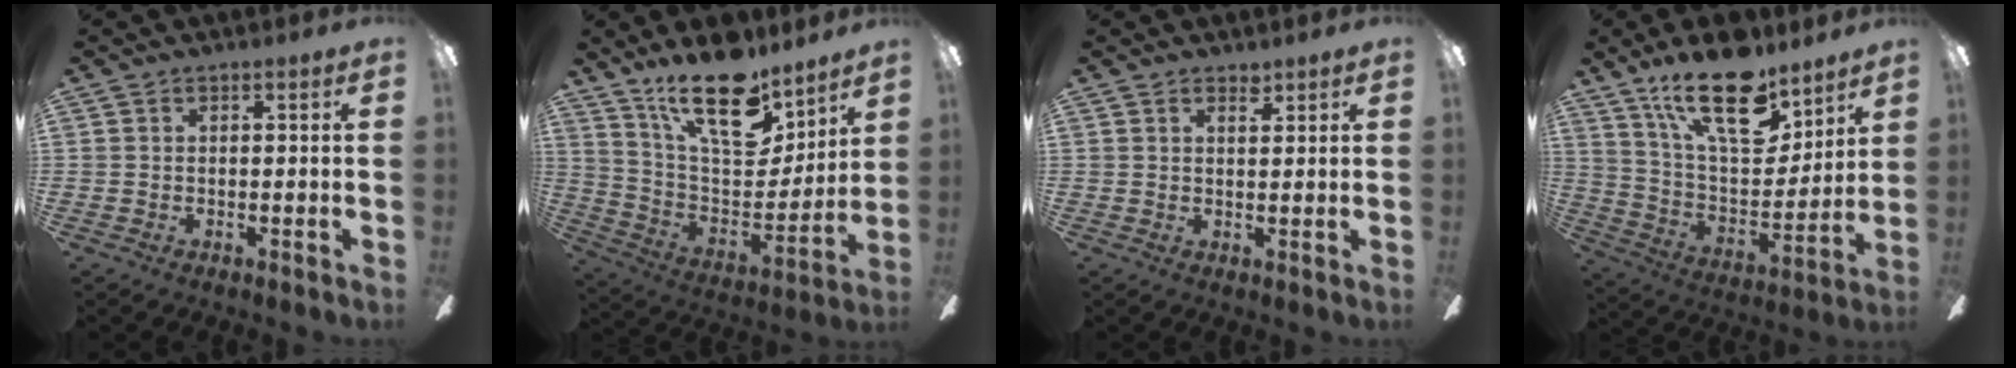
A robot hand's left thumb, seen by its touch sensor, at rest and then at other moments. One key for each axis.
{"total": 21.8, "fx": 15.5, "fy": 8.8, "fz": 12.6, "tx": -0.204, "ty": -0.102, "tz": 0.272}
{"total": 2.0, "fx": 1.7, "fy": 0.7, "fz": 0.9, "tx": -0.004, "ty": -0.008, "tz": 0.028}
{"total": 23.0, "fx": 15.0, "fy": 10.0, "fz": 14.2, "tx": -0.228, "ty": -0.085, "tz": 0.262}